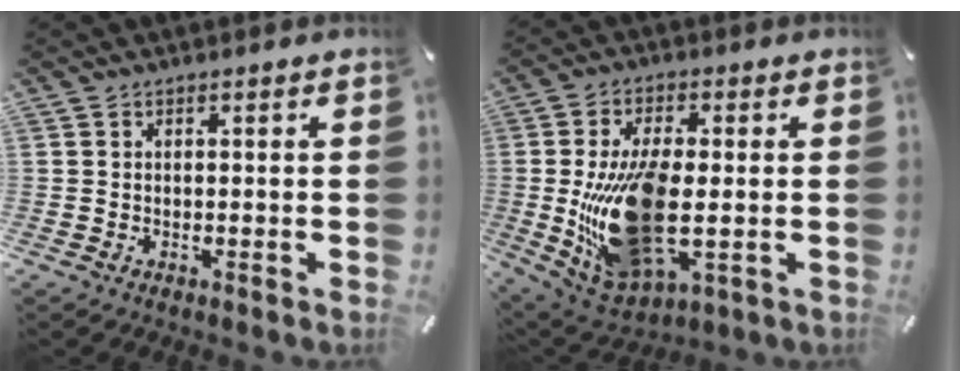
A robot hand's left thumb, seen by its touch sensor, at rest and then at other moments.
{"total": 20.7, "force": [-0.8, 11.1, 17.5], "torque": [-0.353, -0.020, 0.002]}